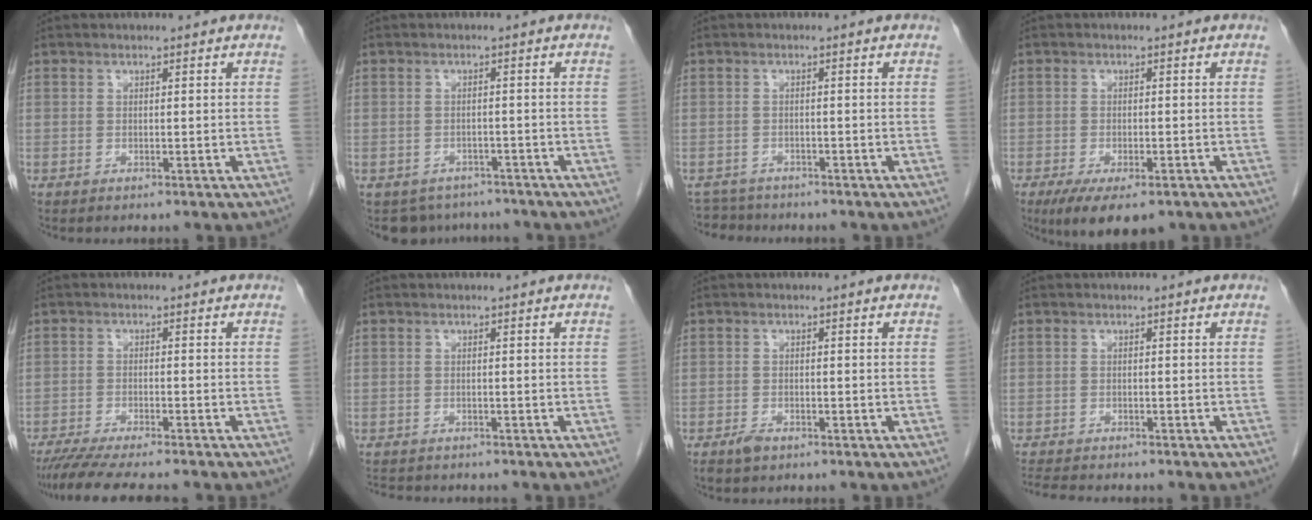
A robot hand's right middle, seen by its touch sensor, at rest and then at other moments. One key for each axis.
{"total": 6.2, "fx": -5.3, "fy": 3.1, "fz": 0.1, "tx": 0.004, "ty": 0.006, "tz": -0.067}
{"total": 4.1, "fx": -3.9, "fy": 1.2, "fz": -0.5, "tx": 0.008, "ty": -0.009, "tz": -0.066}
{"total": 8.2, "fx": -5.6, "fy": 2.8, "fz": 5.4, "tx": -0.083, "ty": -0.016, "tz": -0.084}
{"total": 10.8, "fx": -9.4, "fy": 1.0, "fz": 5.3, "tx": -0.078, "ty": -0.021, "tz": -0.142}
{"total": 5.3, "fx": -4.8, "fy": 1.6, "fz": 1.6, "tx": -0.026, "ty": -0.007, "tz": -0.068}
{"total": 1.8, "fx": -1.3, "fy": 0.7, "fz": 0.9, "tx": -0.021, "ty": -0.001, "tz": -0.021}
{"total": 6.3, "fx": -5.8, "fy": 1.0, "fz": 2.3, "tx": -0.040, "ty": -0.013, "tz": -0.090}